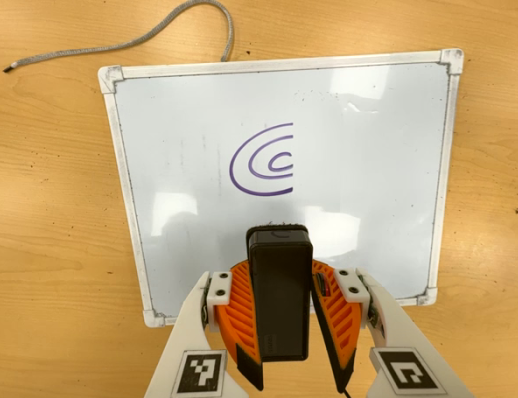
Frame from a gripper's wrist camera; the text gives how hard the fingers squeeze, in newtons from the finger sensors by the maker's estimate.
{"total": 9.3, "left": 8.3, "right": 10.2}